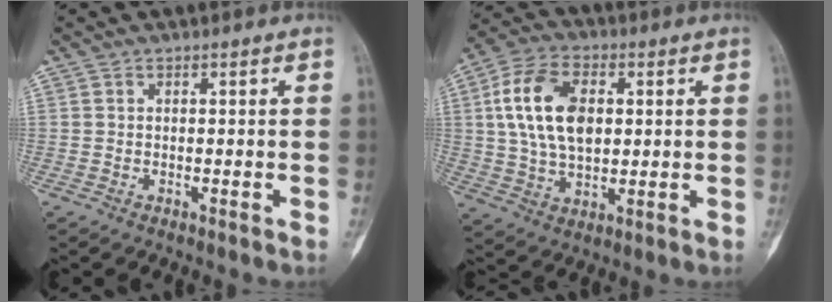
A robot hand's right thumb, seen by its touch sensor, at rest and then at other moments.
{"total": 14.4, "force": [2.6, 8.9, 11.1], "torque": [-0.193, 0.004, 0.047]}